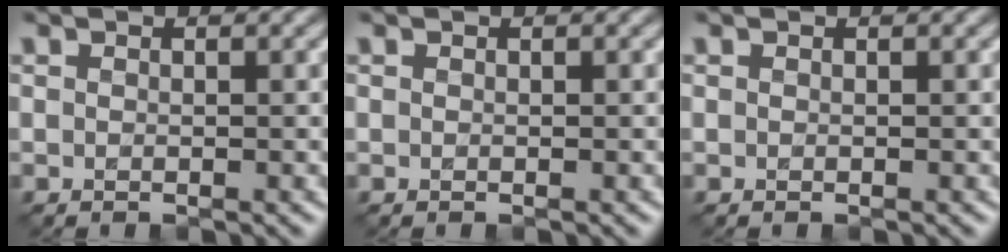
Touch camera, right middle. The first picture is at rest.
{"total": 0.0}
{"total": 0.0}